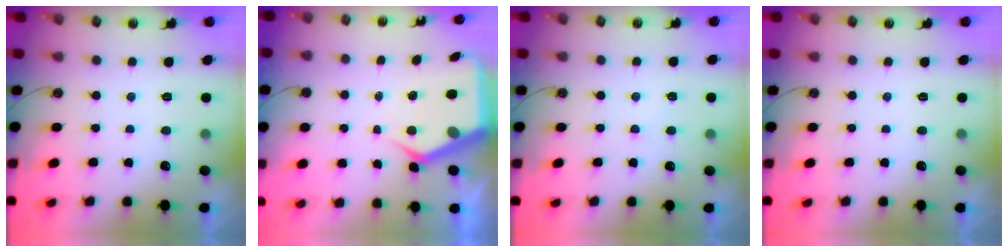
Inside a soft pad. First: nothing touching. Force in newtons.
{"total": 7.1, "press": 7.1, "slide": 0.4}
{"total": 2.7, "press": 2.7, "slide": 0.4}
{"total": 0.0}